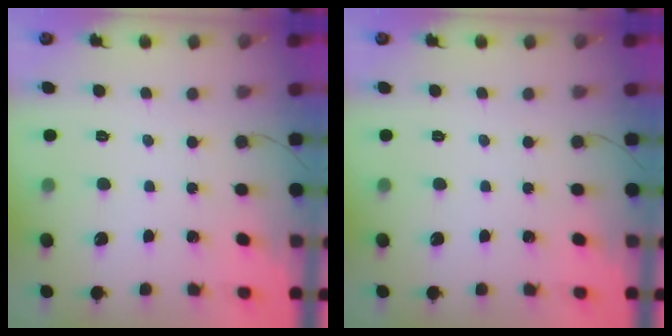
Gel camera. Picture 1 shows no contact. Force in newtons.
{"total": 0.0}